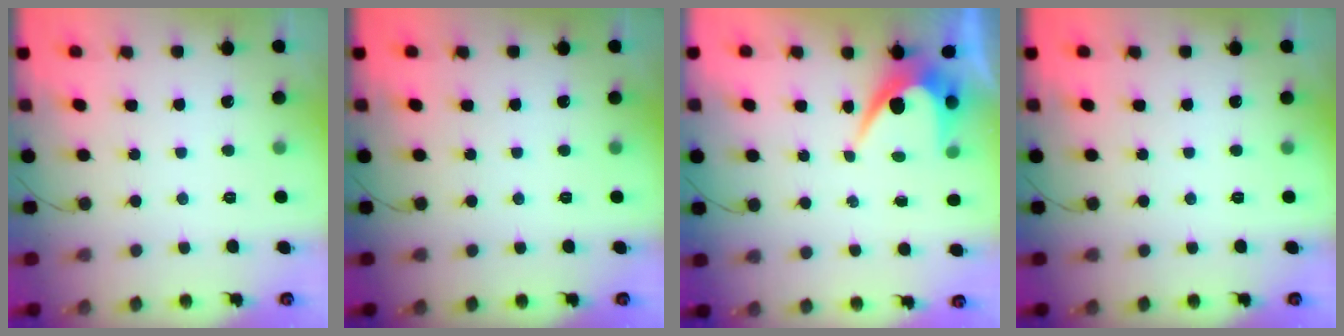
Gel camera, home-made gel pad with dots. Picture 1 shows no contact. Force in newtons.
{"total": 0.0}
{"total": 6.0, "press": 6.0, "slide": 0.4}
{"total": 0.0}